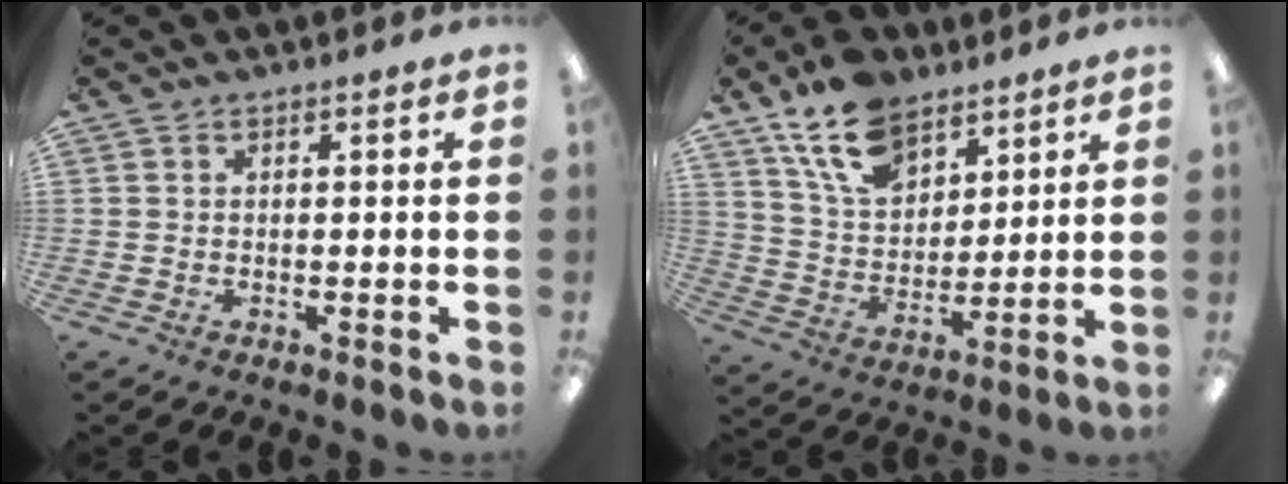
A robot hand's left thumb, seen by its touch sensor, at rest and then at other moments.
{"total": 14.8, "force": [9.9, 8.3, 7.0], "torque": [-0.136, -0.039, 0.189]}